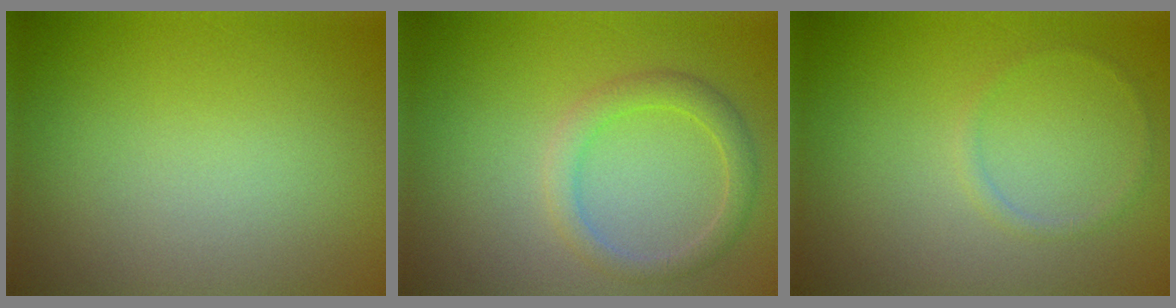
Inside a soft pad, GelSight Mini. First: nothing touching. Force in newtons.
{"total": 2.4, "press": 2.4, "slide": 0.1}
{"total": 0.8, "press": 0.8, "slide": 0.1}